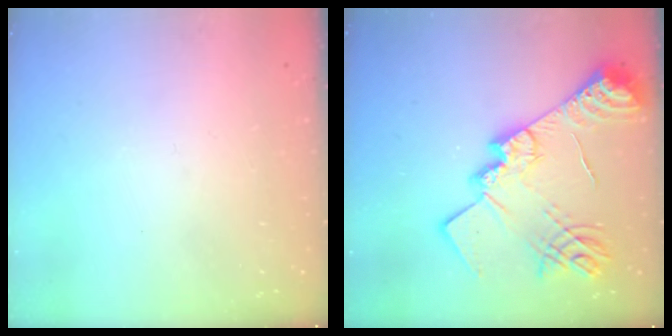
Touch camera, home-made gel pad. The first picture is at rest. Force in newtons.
{"total": 24.3, "press": 24.2, "slide": 2.0}